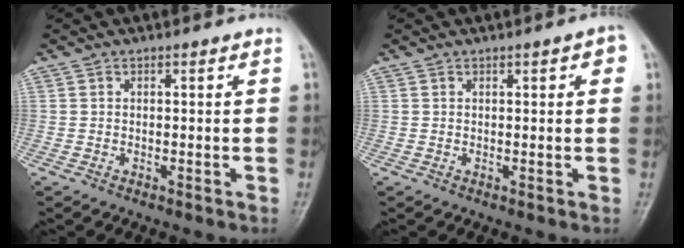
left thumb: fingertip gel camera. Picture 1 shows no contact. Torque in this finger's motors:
{"motor_torque": [-0.14, 0.10, 0.14, 0.32, 0.04]}